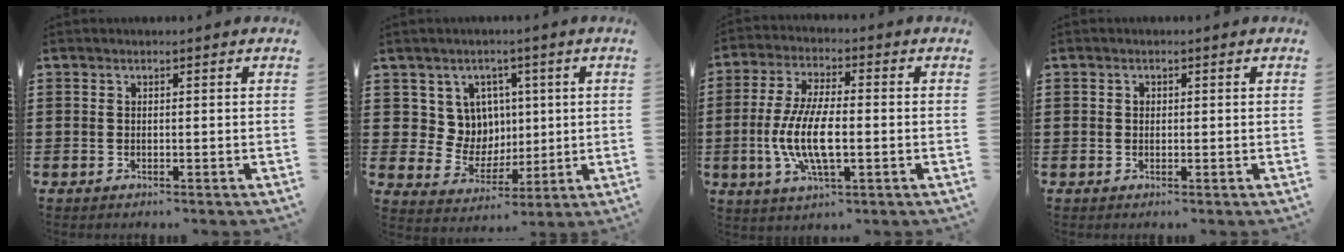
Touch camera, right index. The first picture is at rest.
{"total": 7.6, "force": [2.4, 7.0, 1.7], "torque": [-0.064, 0.000, 0.050]}
{"total": 10.0, "force": [-2.0, 3.5, 9.1], "torque": [-0.200, -0.012, -0.040]}
{"total": 0.7, "force": [0.1, 0.6, 0.4], "torque": [-0.009, 0.003, 0.002]}